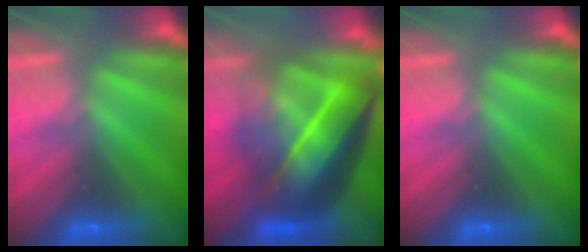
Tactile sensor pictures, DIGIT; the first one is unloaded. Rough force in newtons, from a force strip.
{"total": 7.3}
{"total": 0.0}